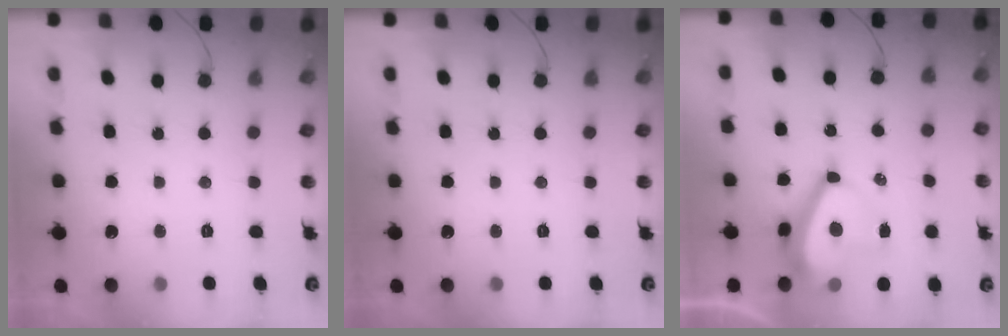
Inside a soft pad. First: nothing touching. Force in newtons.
{"total": 0.0}
{"total": 10.8, "press": 10.7, "slide": 1.5}